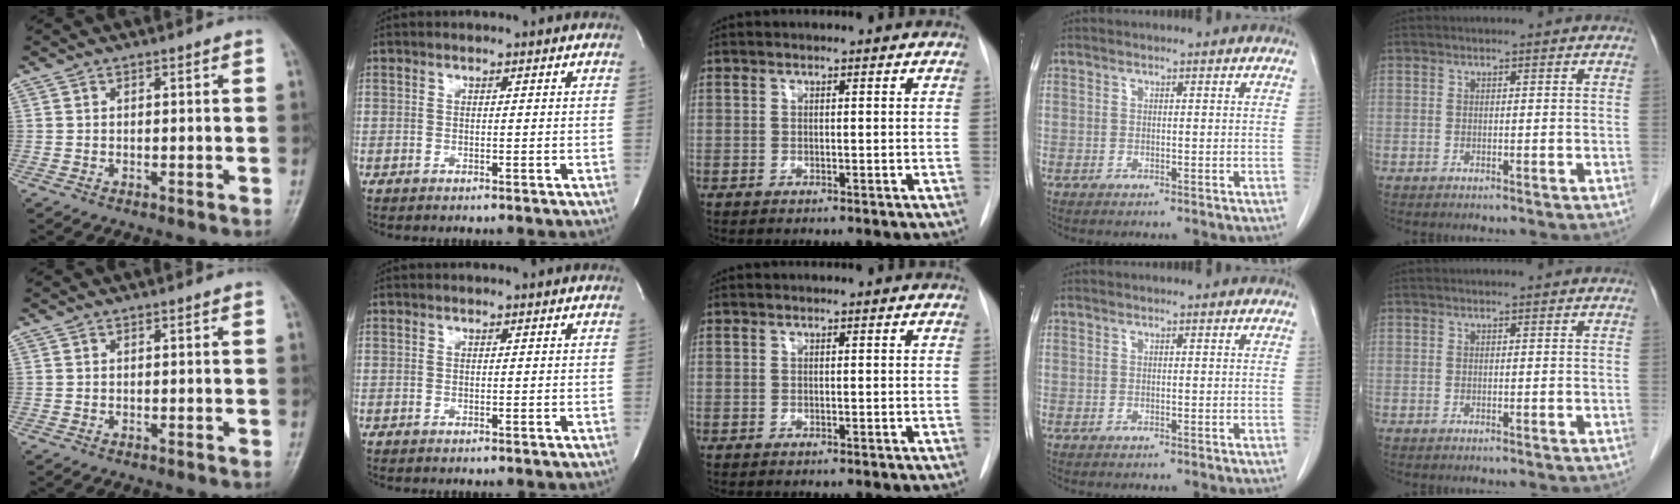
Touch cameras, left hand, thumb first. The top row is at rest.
{}